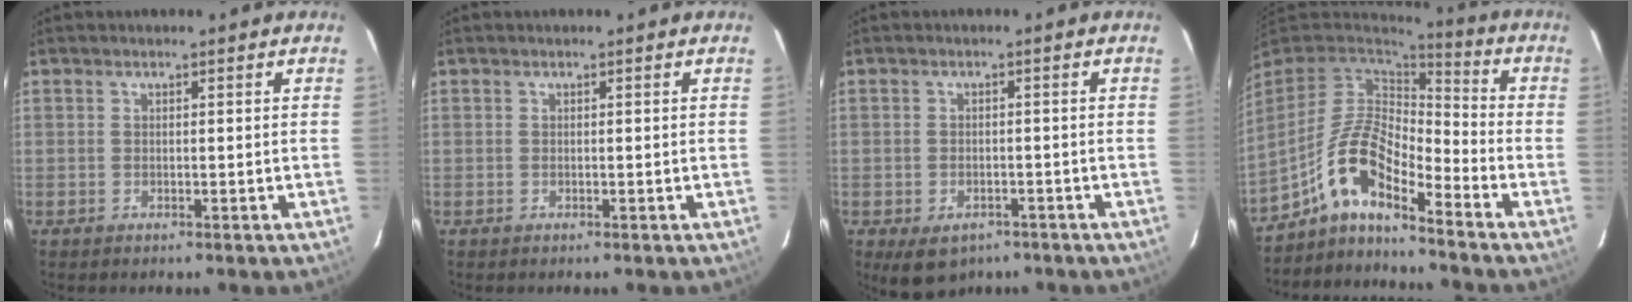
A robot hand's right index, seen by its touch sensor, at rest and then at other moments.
{"total": 0.0}
{"total": 5.7, "force": [-3.6, 3.7, 2.3], "torque": [-0.038, -0.002, -0.043]}
{"total": 11.2, "force": [-7.2, 3.0, 8.1], "torque": [-0.166, 0.028, -0.132]}